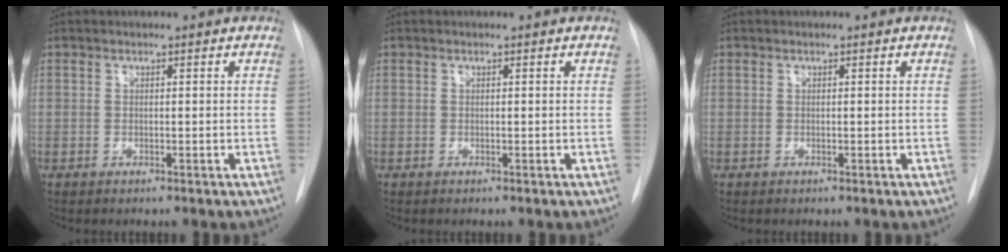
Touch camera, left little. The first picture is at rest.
{"total": 0.0}
{"total": 0.0}